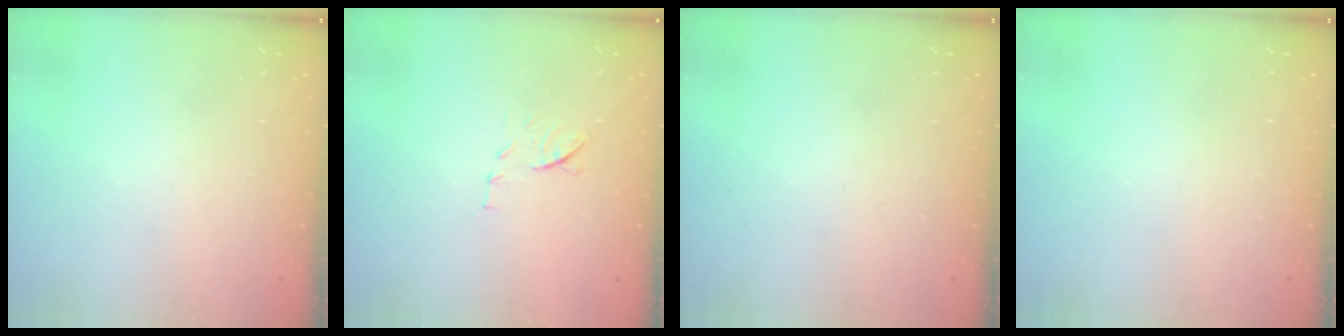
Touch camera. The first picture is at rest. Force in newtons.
{"total": 8.6, "press": 8.5, "slide": 1.1}
{"total": 0.0}
{"total": 0.0}